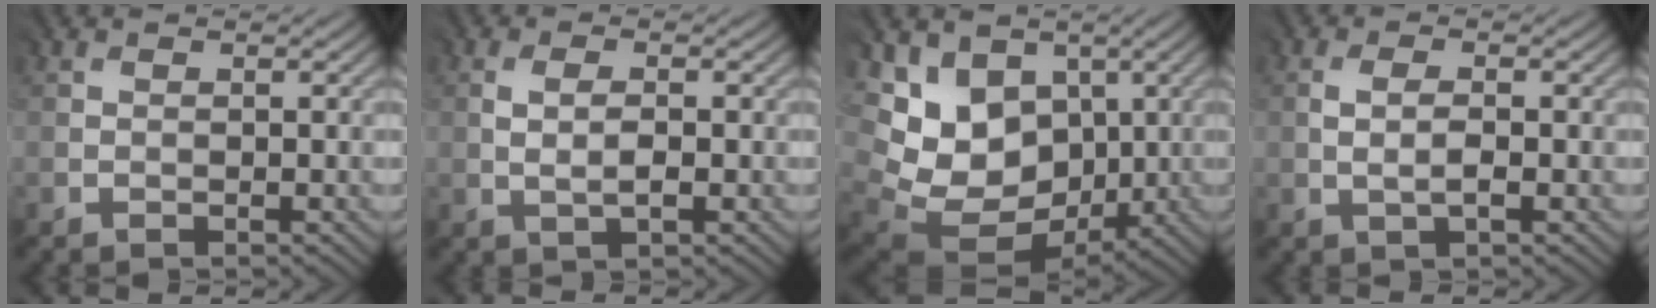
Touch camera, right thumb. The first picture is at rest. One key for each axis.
{"total": 1.7, "fx": -0.1, "fy": 0.6, "fz": 1.6, "tx": -0.034, "ty": 0.000, "tz": 0.001}
{"total": 13.5, "fx": 2.1, "fy": 10.8, "fz": 7.8, "tx": -0.180, "ty": -0.017, "tz": 0.053}
{"total": 1.4, "fx": -0.3, "fy": 0.3, "fz": 1.4, "tx": -0.032, "ty": -0.002, "tz": -0.004}